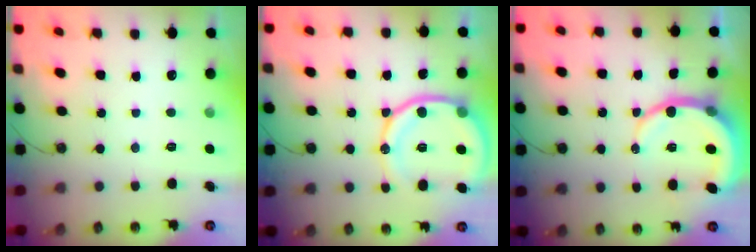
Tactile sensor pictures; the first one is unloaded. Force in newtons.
{"total": 16.6, "press": 16.5, "slide": 1.8}
{"total": 10.1, "press": 10.0, "slide": 1.3}